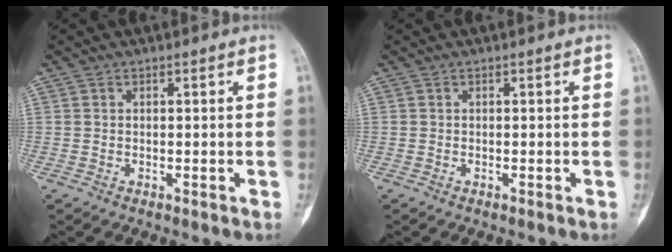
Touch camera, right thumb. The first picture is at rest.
{"total": 0.0}